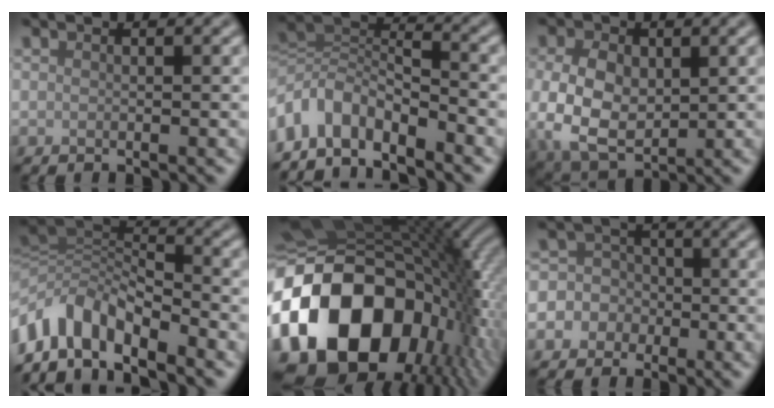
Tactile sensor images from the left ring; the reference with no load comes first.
{"total": 5.6, "force": [-3.6, 2.9, 3.2], "torque": [-0.048, 0.004, -0.078]}
{"total": 6.7, "force": [-0.3, 4.6, 4.9], "torque": [-0.107, -0.006, -0.006]}
{"total": 6.7, "force": [-4.4, 3.3, 3.8], "torque": [-0.056, 0.001, -0.093]}
{"total": 19.6, "force": [-5.9, 13.3, 13.1], "torque": [-0.260, -0.010, -0.115]}
{"total": 7.1, "force": [-1.9, 6.7, 1.3], "torque": [-0.019, 0.011, -0.072]}